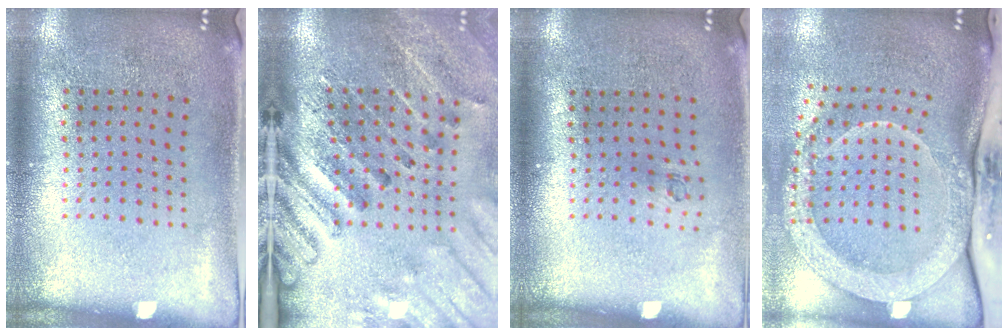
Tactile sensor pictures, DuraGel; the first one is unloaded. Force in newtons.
{"total": 3.0, "press": 2.7, "slide": 1.3}
{"total": 0.6, "press": 0.2, "slide": 0.5}
{"total": 2.7, "press": 2.2, "slide": 1.6}